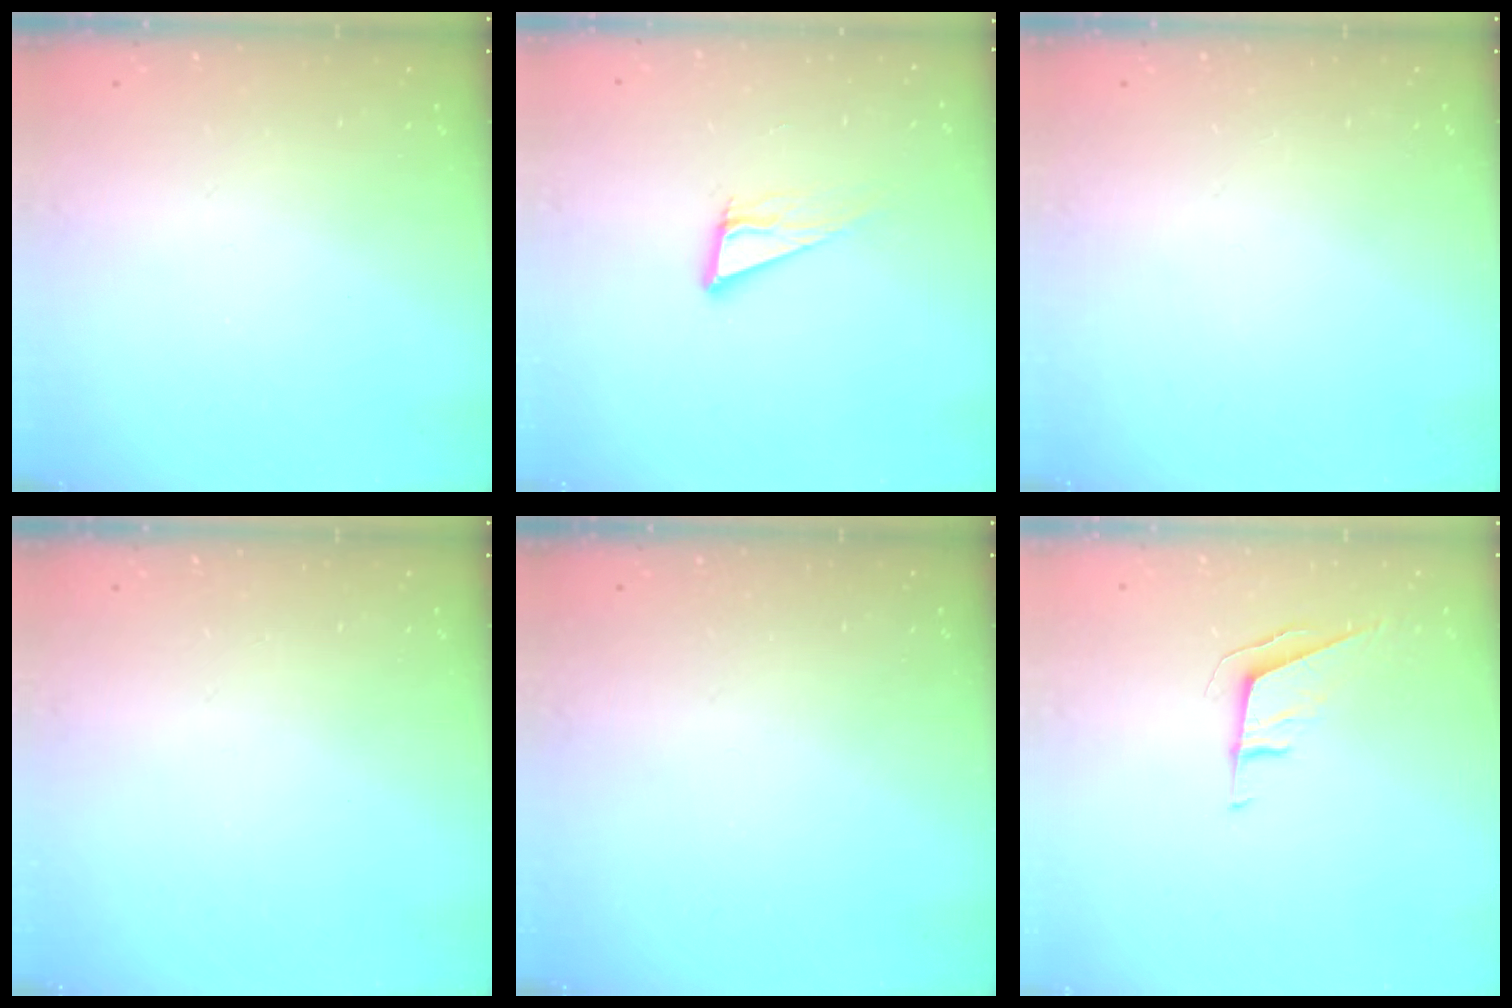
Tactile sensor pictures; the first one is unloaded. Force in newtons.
{"total": 9.2, "press": 8.4, "slide": 3.5}
{"total": 0.0}
{"total": 0.0}
{"total": 0.0}
{"total": 5.9, "press": 5.7, "slide": 1.3}